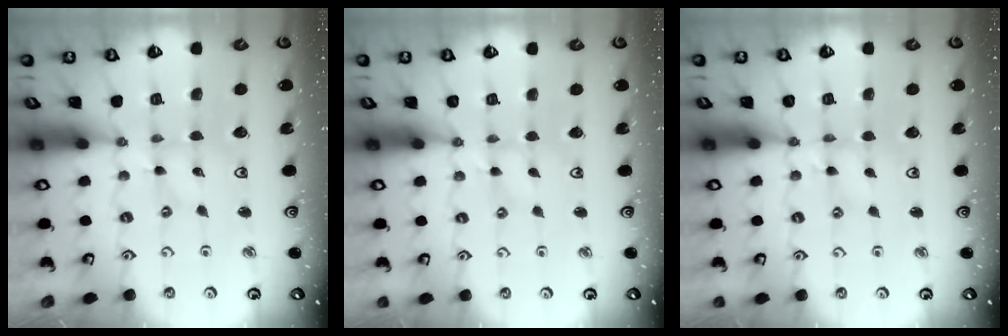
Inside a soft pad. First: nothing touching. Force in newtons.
{"total": 0.9, "press": 0.8, "slide": 0.2}
{"total": 1.7, "press": 1.7, "slide": 0.2}